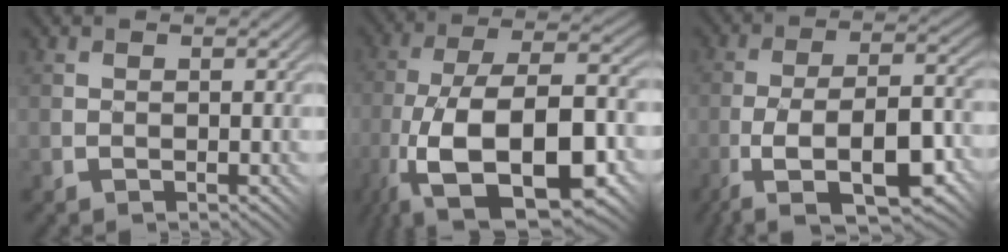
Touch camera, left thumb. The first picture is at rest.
{"total": 17.5, "force": [-7.4, 7.2, 14.1], "torque": [-0.257, -0.005, -0.135]}
{"total": 12.3, "force": [-5.8, 3.9, 10.1], "torque": [-0.181, 0.004, -0.104]}